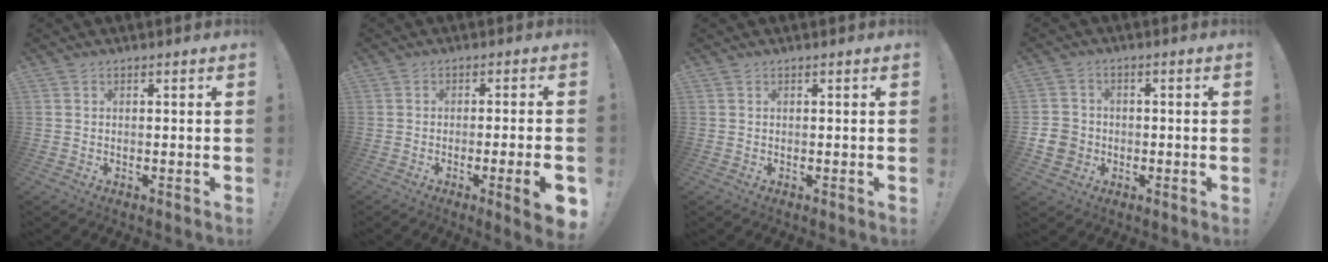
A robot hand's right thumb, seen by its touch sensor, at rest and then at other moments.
{"total": 8.0, "force": [-2.7, 0.4, 7.6], "torque": [-0.113, 0.003, -0.041]}
{"total": 0.0}
{"total": 6.8, "force": [-1.7, 6.0, 2.7], "torque": [-0.055, 0.018, -0.029]}